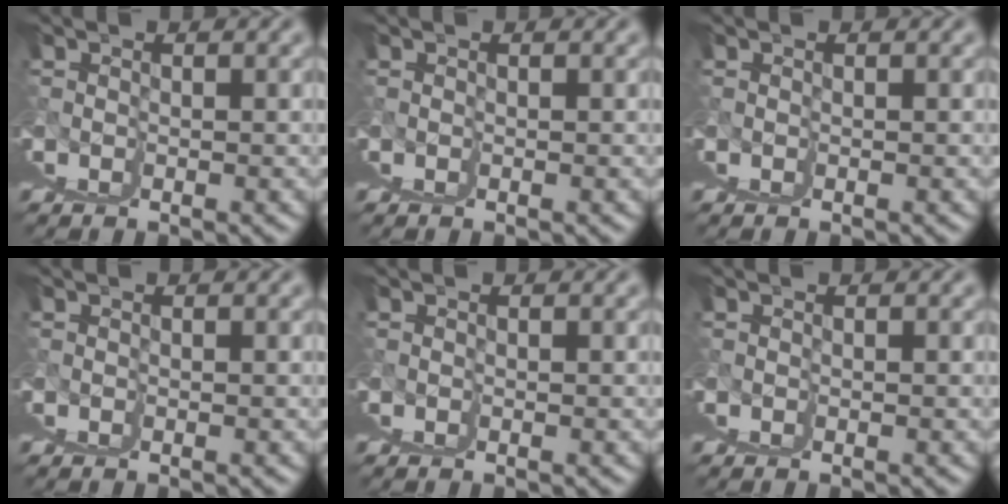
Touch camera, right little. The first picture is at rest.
{"total": 0.0}
{"total": 0.0}
{"total": 0.0}
{"total": 0.0}
{"total": 0.0}